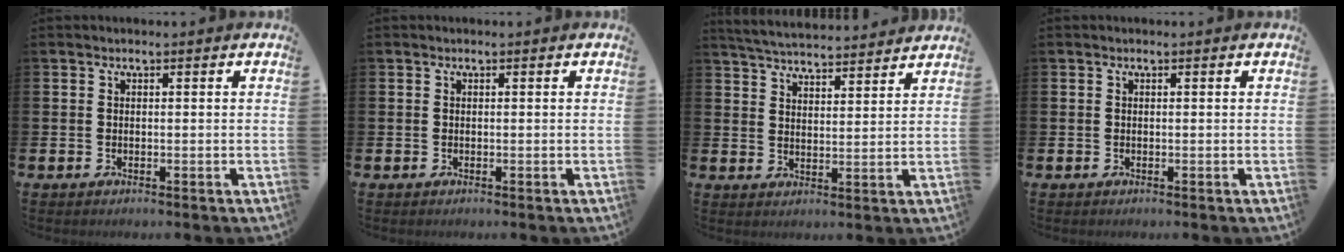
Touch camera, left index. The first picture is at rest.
{"total": 0.0}
{"total": 5.0, "force": [5.0, 0.3, 0.4], "torque": [-0.018, -0.037, 0.086]}
{"total": 0.0}